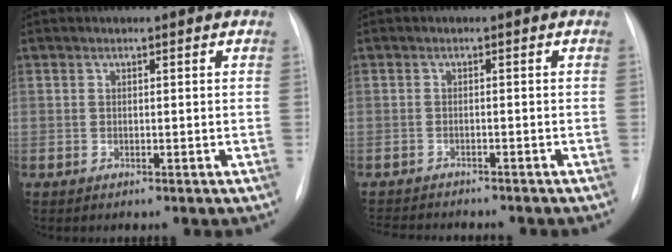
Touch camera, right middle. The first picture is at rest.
{"total": 8.7, "force": [-8.0, 1.7, 2.9], "torque": [-0.046, -0.008, -0.111]}